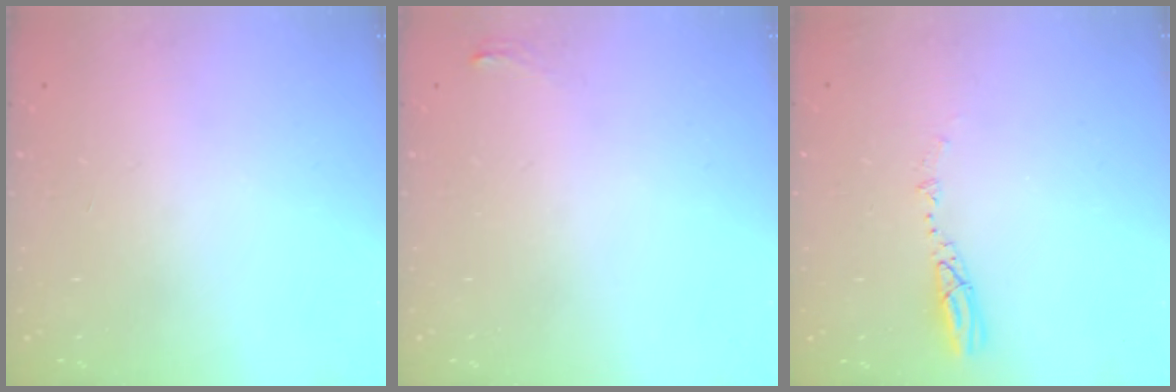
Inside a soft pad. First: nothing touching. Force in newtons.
{"total": 3.4, "press": 3.2, "slide": 1.1}
{"total": 5.5, "press": 5.4, "slide": 0.5}